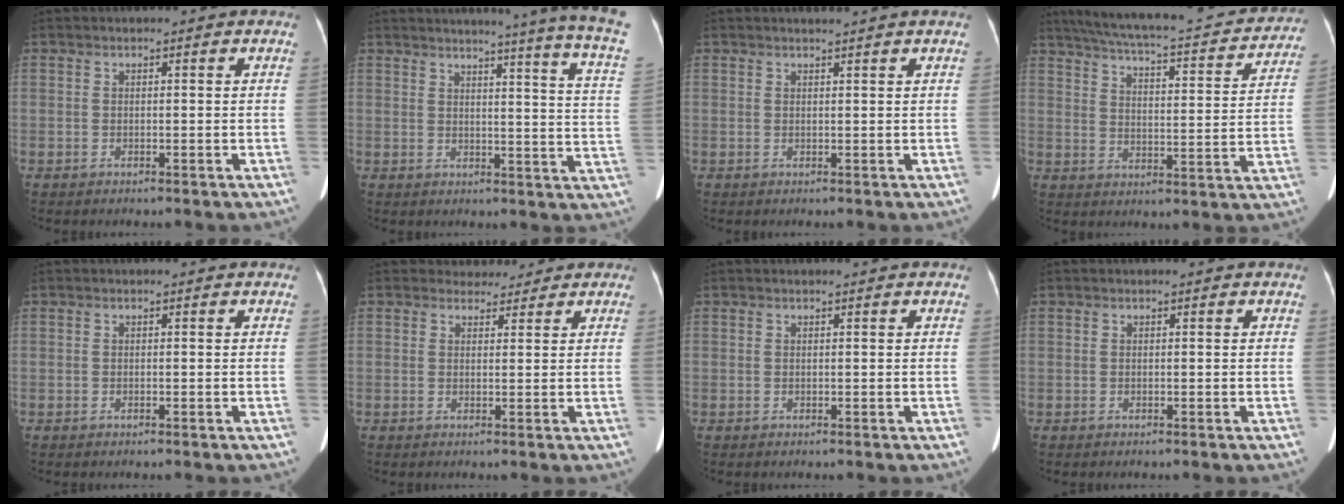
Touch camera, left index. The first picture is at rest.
{"total": 19.3, "force": [16.7, -2.6, 9.3], "torque": [-0.132, -0.102, 0.178]}
{"total": 1.7, "force": [1.5, -0.6, 0.5], "torque": [-0.011, -0.001, 0.029]}
{"total": 23.1, "force": [20.2, 4.6, 10.2], "torque": [-0.163, -0.002, 0.254]}
{"total": 0.0}
{"total": 3.4, "force": [2.8, 1.8, -0.1], "torque": [0.007, 0.006, 0.034]}
{"total": 0.6, "force": [0.6, 0.0, 0.2], "torque": [-0.004, 0.006, 0.011]}
{"total": 0.0}